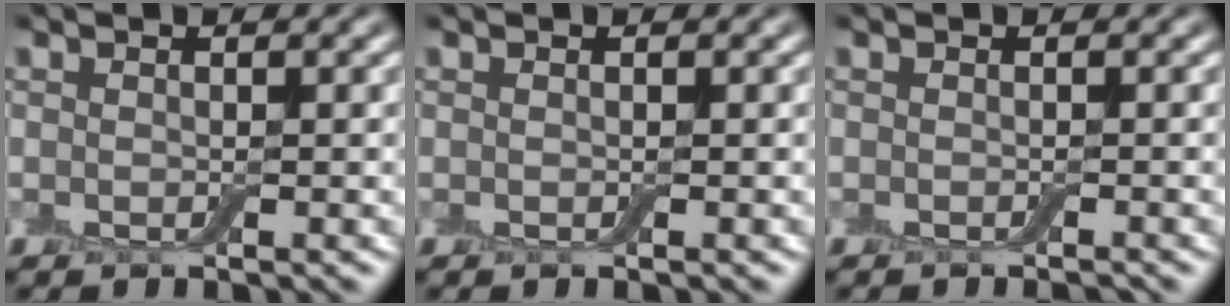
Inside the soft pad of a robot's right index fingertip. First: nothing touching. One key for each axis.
{"total": 0.0}
{"total": 0.6, "fx": -0.5, "fy": 0.0, "fz": 0.4, "tx": -0.002, "ty": 0.000, "tz": -0.010}